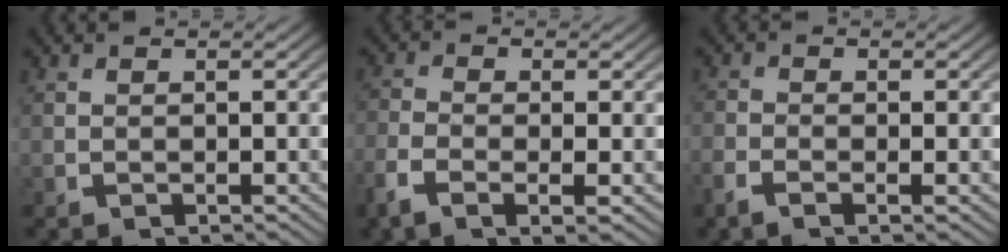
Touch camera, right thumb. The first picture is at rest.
{"total": 3.4, "force": [-1.1, 1.2, 2.9], "torque": [-0.073, -0.007, -0.021]}
{"total": 1.7, "force": [-0.9, 0.4, 1.4], "torque": [-0.035, -0.005, -0.021]}